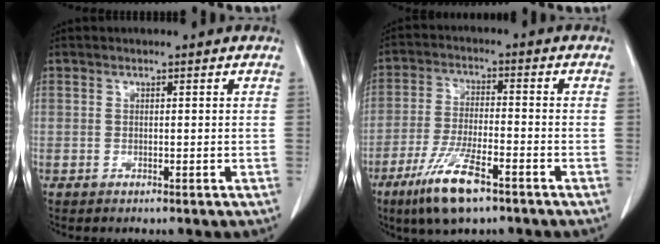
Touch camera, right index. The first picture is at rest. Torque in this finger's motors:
{"motor_torque": [0.81, -0.62, 0.25, 0.09]}